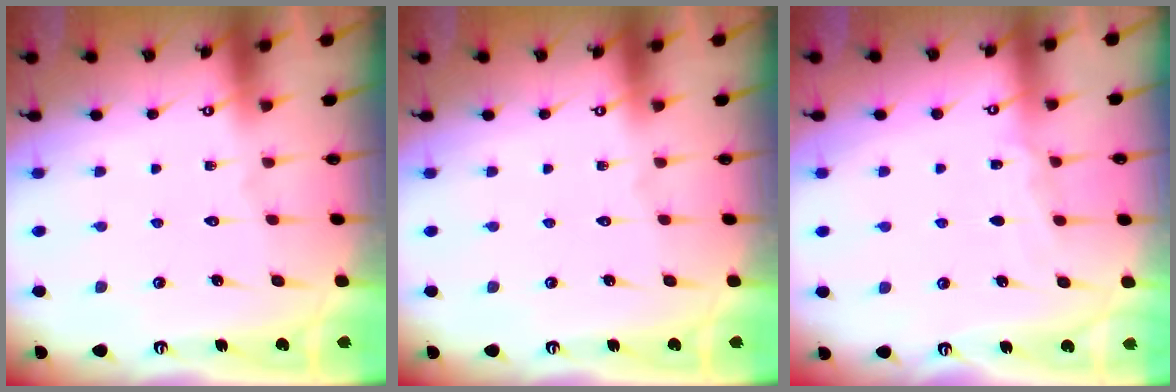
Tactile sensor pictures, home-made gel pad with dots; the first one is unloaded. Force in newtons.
{"total": 0.0}
{"total": 4.2, "press": 4.2, "slide": 0.5}